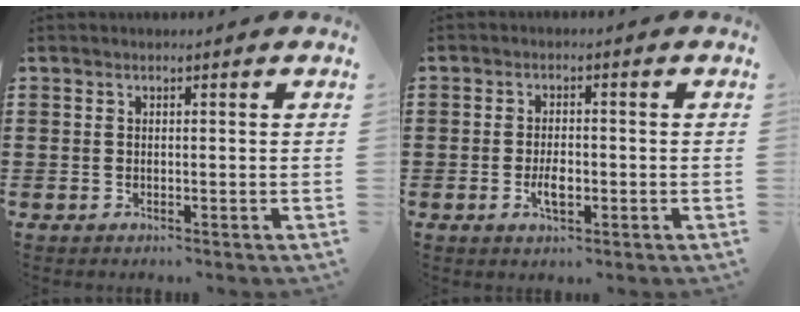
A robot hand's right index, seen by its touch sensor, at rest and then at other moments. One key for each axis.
{"total": 3.2, "fx": -0.9, "fy": 1.3, "fz": 2.8, "tx": -0.058, "ty": -0.001, "tz": -0.017}